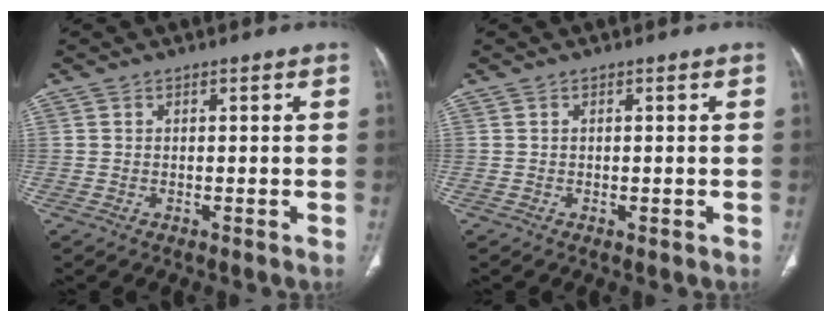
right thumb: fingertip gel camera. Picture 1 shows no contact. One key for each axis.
{"total": 0.9, "fx": -0.3, "fy": 0.4, "fz": 0.7, "tx": -0.009, "ty": 0.000, "tz": -0.002}